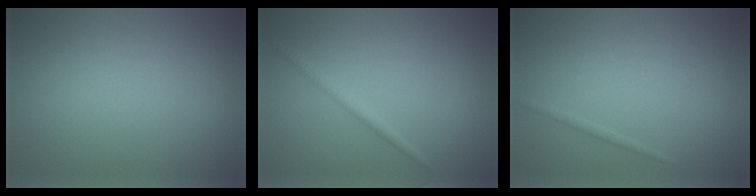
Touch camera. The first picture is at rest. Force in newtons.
{"total": 1.3, "press": 1.3, "slide": 0.1}
{"total": 0.7, "press": 0.6, "slide": 0.1}